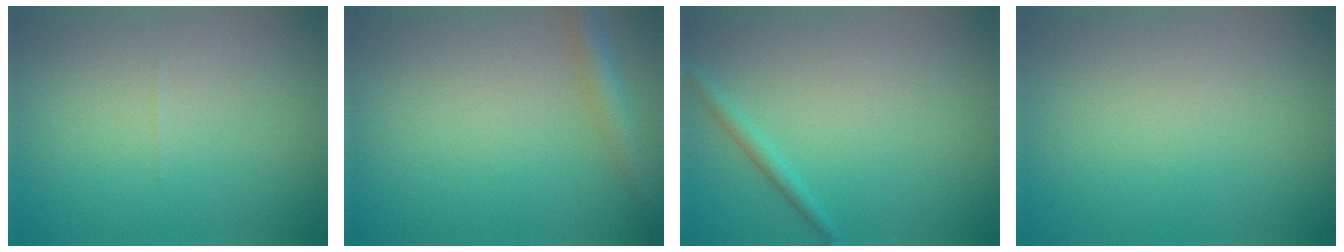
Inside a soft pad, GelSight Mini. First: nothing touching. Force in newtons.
{"total": 2.7, "press": 2.7, "slide": 0.1}
{"total": 1.2, "press": 1.2, "slide": 0.0}
{"total": 0.0}